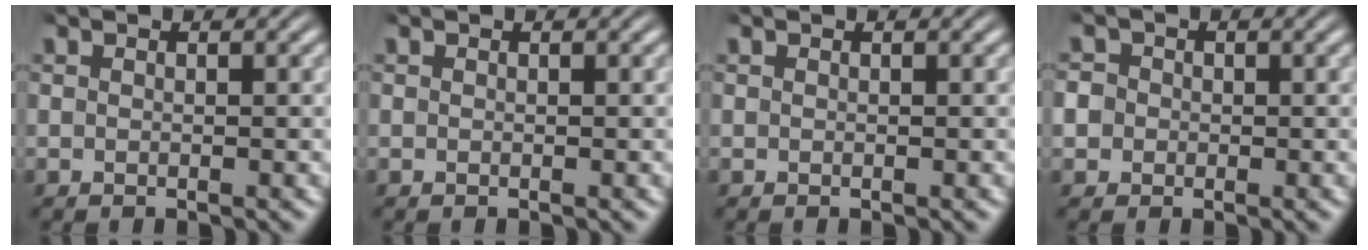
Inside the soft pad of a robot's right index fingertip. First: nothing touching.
{"total": 0.0}
{"total": 0.0}
{"total": 3.3, "force": [-0.3, 3.2, 0.9], "torque": [-0.031, -0.008, -0.009]}